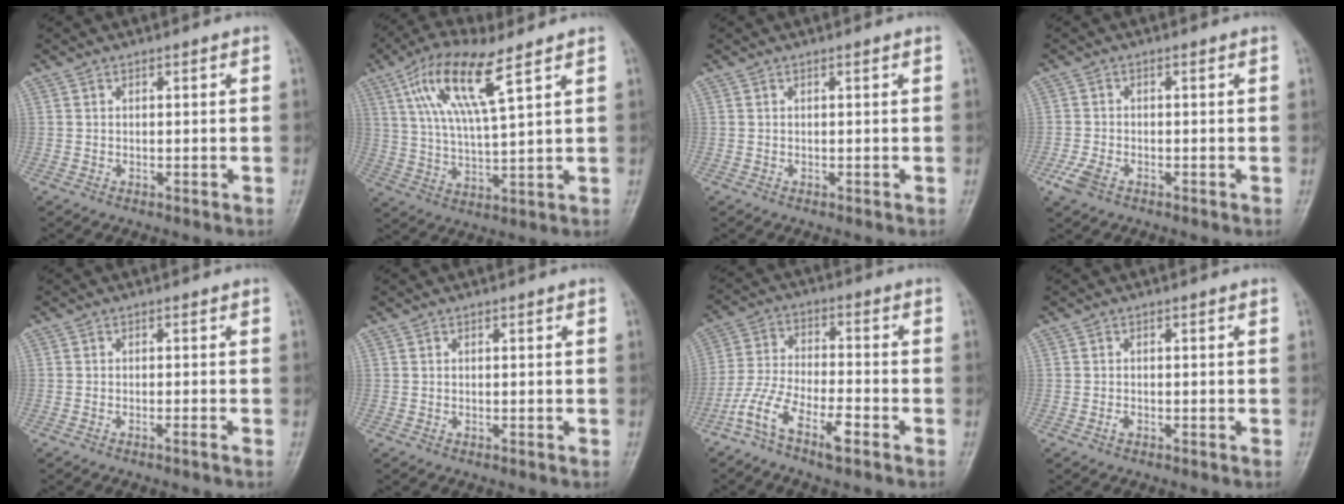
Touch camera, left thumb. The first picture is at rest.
{"total": 12.7, "force": [6.2, 3.1, 10.6], "torque": [-0.211, -0.012, 0.121]}
{"total": 0.0}
{"total": 3.4, "force": [-2.0, 1.9, 2.1], "torque": [-0.052, 0.001, -0.039]}
{"total": 0.9, "force": [-0.7, -0.2, 0.5], "torque": [-0.009, 0.003, -0.013]}
{"total": 0.0}
{"total": 9.0, "force": [-5.7, 2.5, 6.5], "torque": [-0.144, 0.033, -0.118]}
{"total": 0.9, "force": [-0.6, 0.5, 0.4], "torque": [-0.007, 0.003, -0.013]}